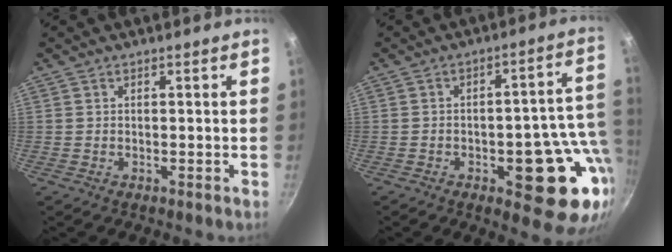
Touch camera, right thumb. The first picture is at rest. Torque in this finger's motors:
{"motor_torque": [2.28, 1.85, 1.47, -0.36, 0.29]}